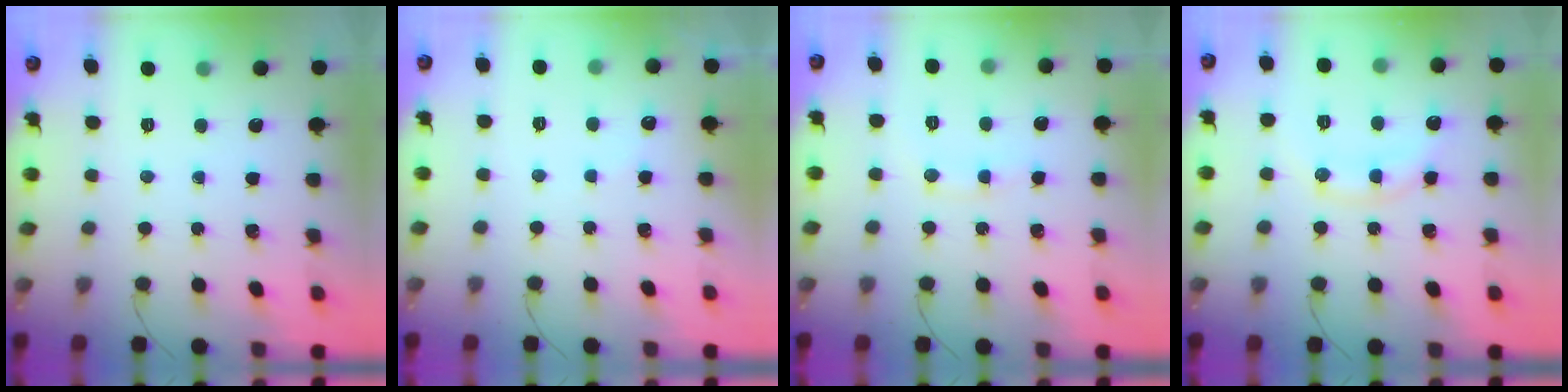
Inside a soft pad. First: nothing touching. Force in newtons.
{"total": 5.3, "press": 5.2, "slide": 1.0}
{"total": 6.2, "press": 6.1, "slide": 1.1}
{"total": 9.2, "press": 9.2, "slide": 0.3}